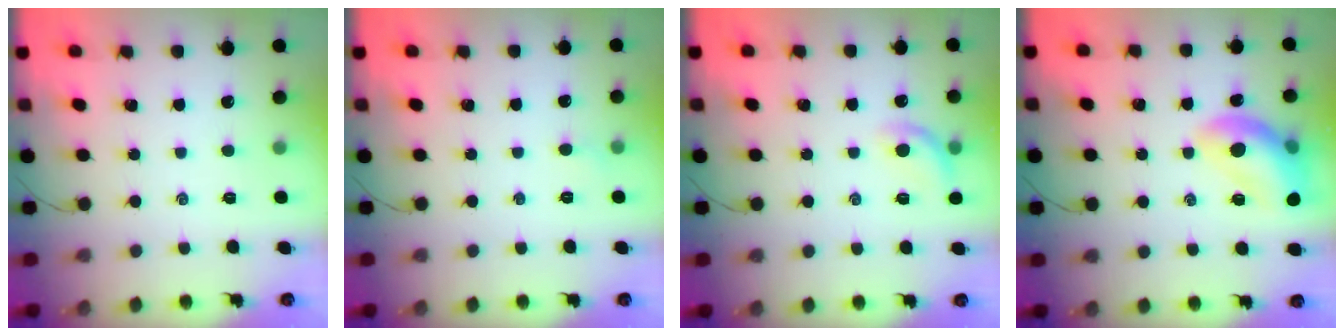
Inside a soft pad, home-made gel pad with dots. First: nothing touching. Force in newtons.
{"total": 2.7, "press": 2.6, "slide": 0.9}
{"total": 8.8, "press": 8.6, "slide": 1.7}
{"total": 14.9, "press": 14.8, "slide": 1.7}